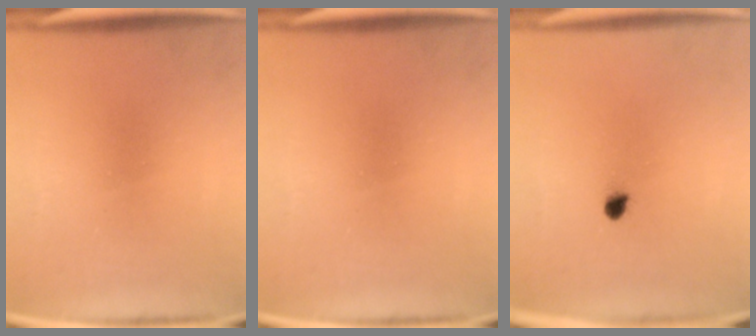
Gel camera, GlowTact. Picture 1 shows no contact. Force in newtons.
{"total": 0.0}
{"total": 1.8}